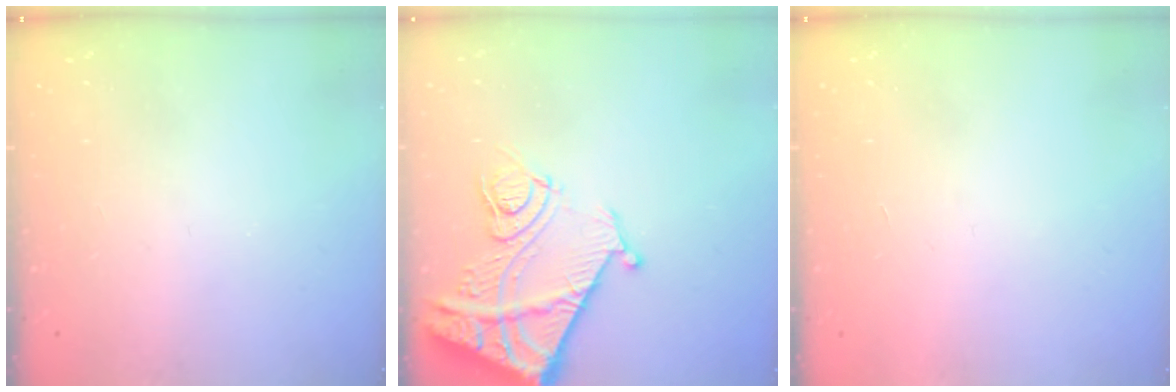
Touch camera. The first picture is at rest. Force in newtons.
{"total": 14.7, "press": 14.6, "slide": 1.7}
{"total": 1.7, "press": 1.7, "slide": 0.1}